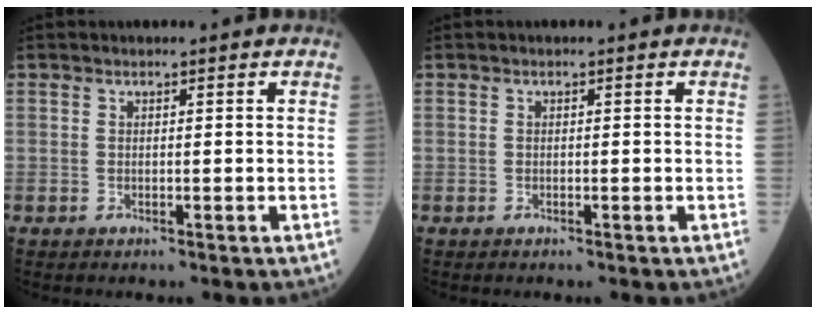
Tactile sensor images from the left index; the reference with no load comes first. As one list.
[{"total": 0.0}]